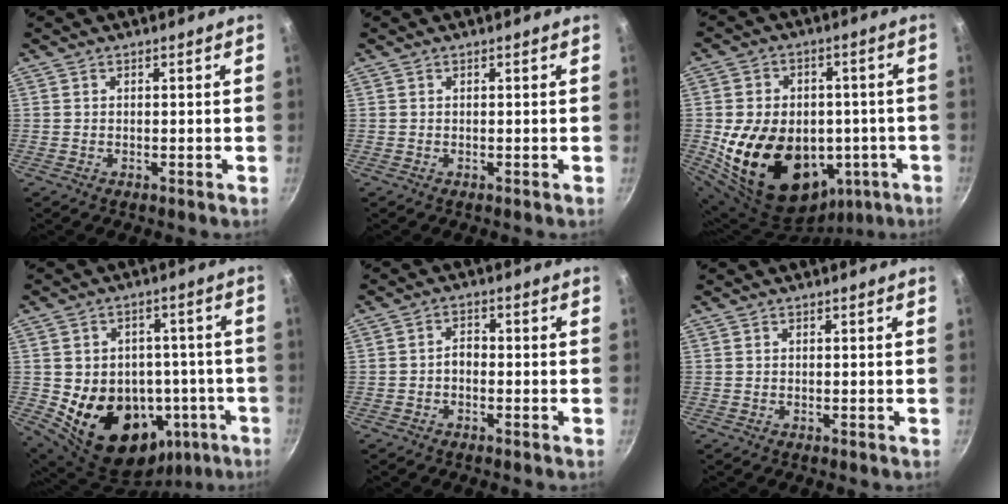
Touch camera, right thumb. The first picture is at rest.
{"total": 0.0}
{"total": 23.5, "force": [-4.5, 17.3, 15.2], "torque": [-0.235, 0.031, -0.047]}
{"total": 20.2, "force": [-5.2, 15.7, 11.7], "torque": [-0.153, 0.026, -0.052]}
{"total": 2.4, "force": [-1.0, 1.6, 1.6], "torque": [-0.019, 0.020, -0.021]}
{"total": 0.0}